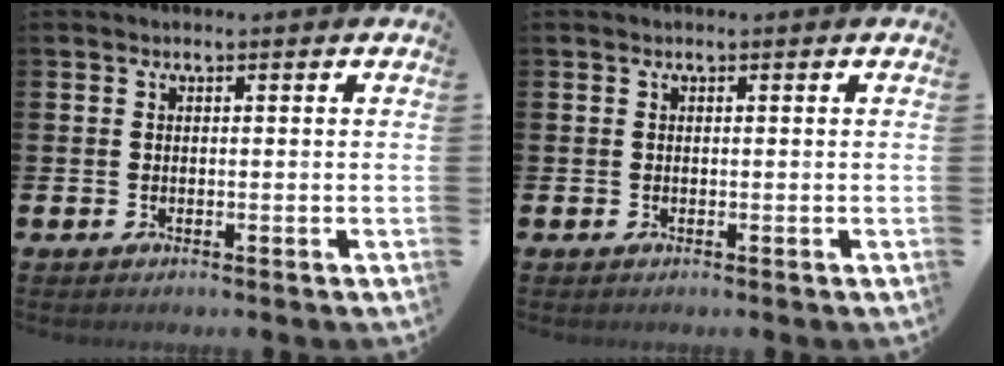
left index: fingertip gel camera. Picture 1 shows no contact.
{"total": 0.0}